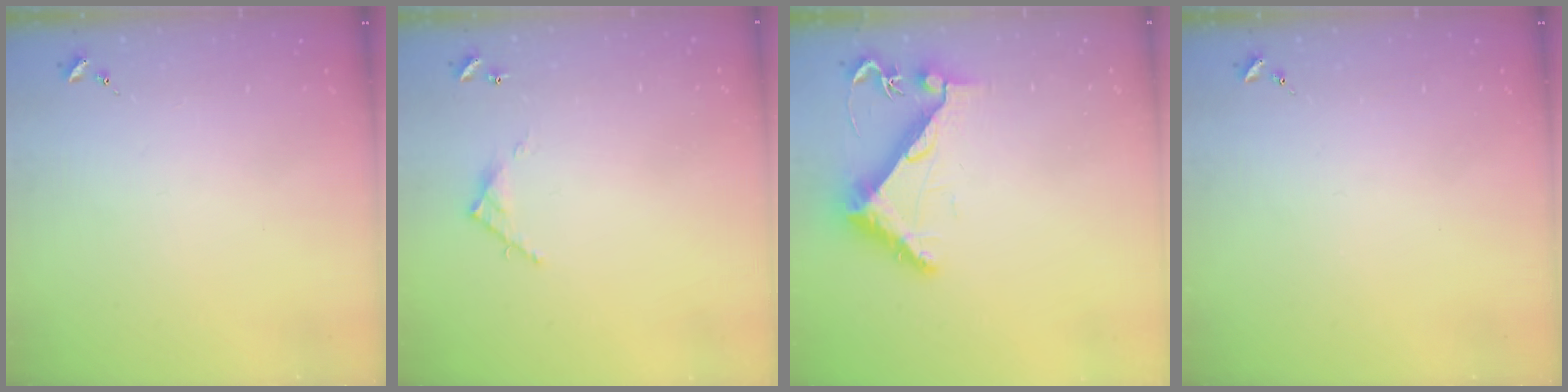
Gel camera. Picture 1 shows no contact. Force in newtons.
{"total": 5.5, "press": 5.5, "slide": 0.3}
{"total": 8.4, "press": 8.4, "slide": 0.4}
{"total": 0.0}